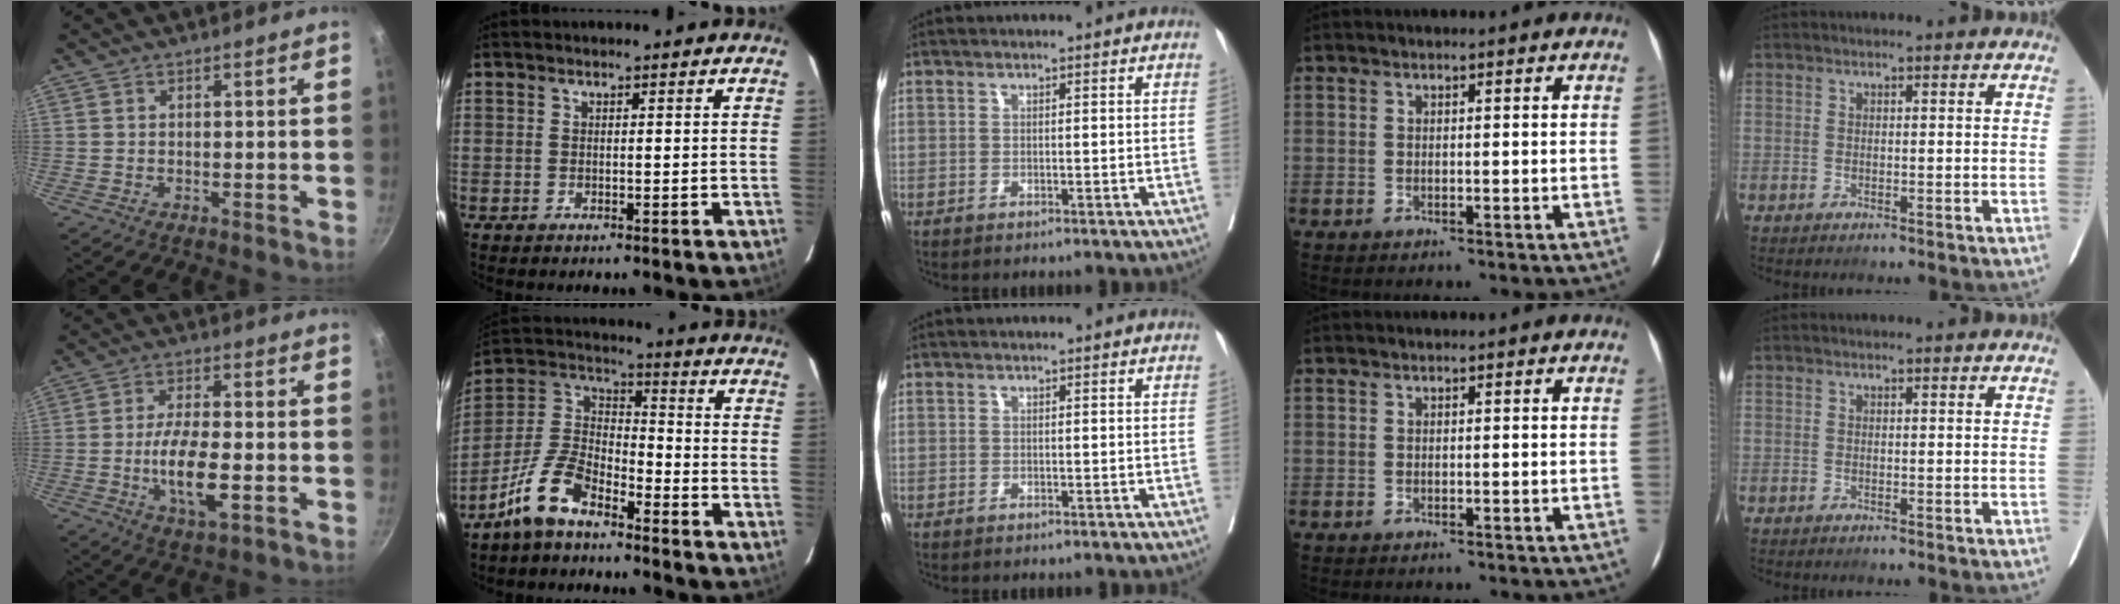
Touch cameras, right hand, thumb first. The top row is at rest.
{"thumb": {"total": 10.4, "force": [-2.5, 3.9, 9.4], "torque": [-0.170, 0.004, -0.044]}, "index": {"total": 10.0, "force": [-7.4, 3.9, 5.5], "torque": [-0.129, 0.018, -0.150]}}